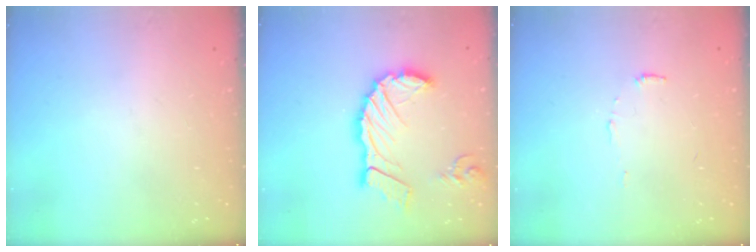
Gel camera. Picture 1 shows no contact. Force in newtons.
{"total": 14.5, "press": 14.4, "slide": 1.9}
{"total": 6.5, "press": 6.5, "slide": 0.5}